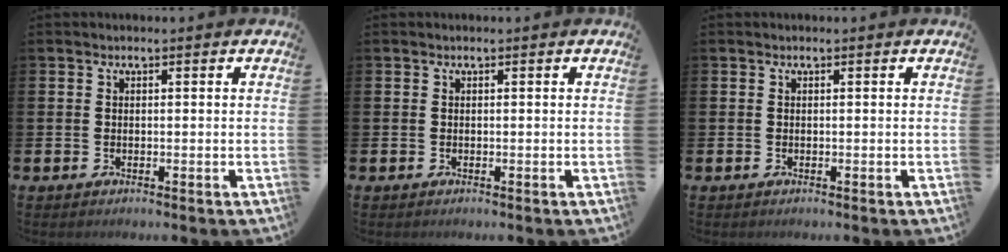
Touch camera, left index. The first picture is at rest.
{"total": 0.0}
{"total": 0.0}